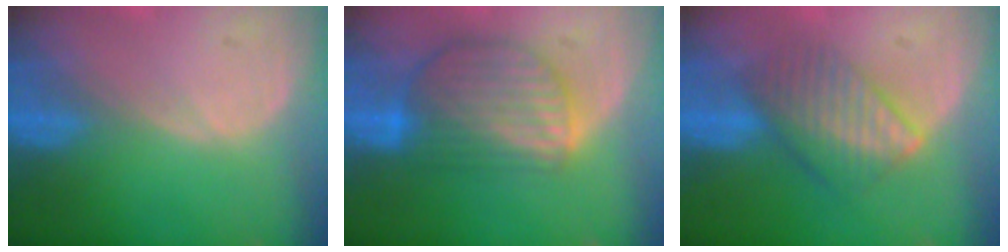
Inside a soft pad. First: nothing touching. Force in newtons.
{"total": 8.9, "press": 7.7, "slide": 4.4}
{"total": 6.4, "press": 6.2, "slide": 1.7}